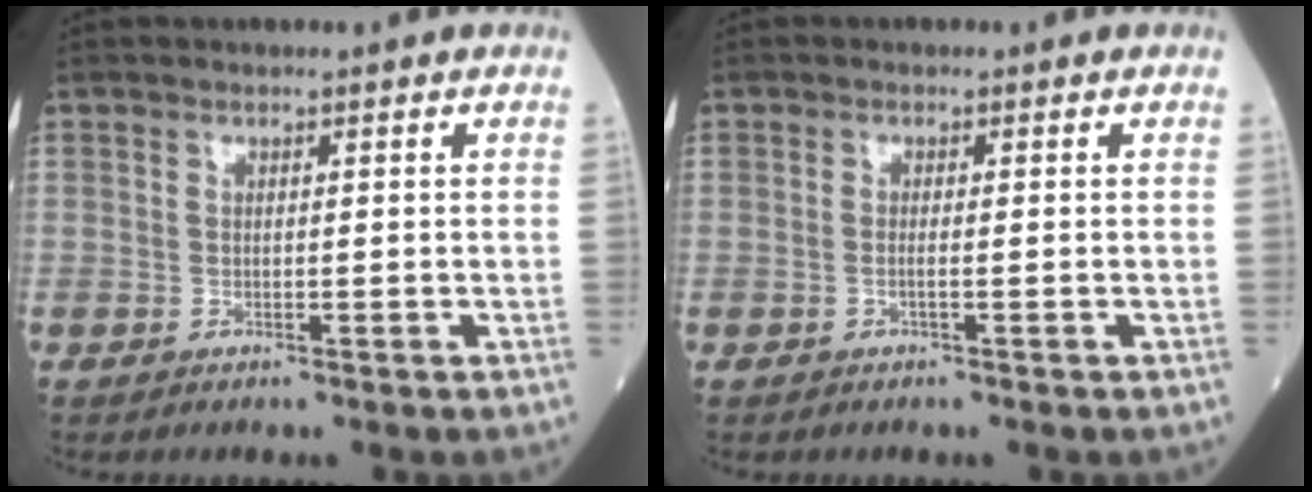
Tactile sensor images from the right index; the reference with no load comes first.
{"total": 0.8, "force": [-0.3, 0.0, 0.8], "torque": [-0.017, 0.000, -0.006]}